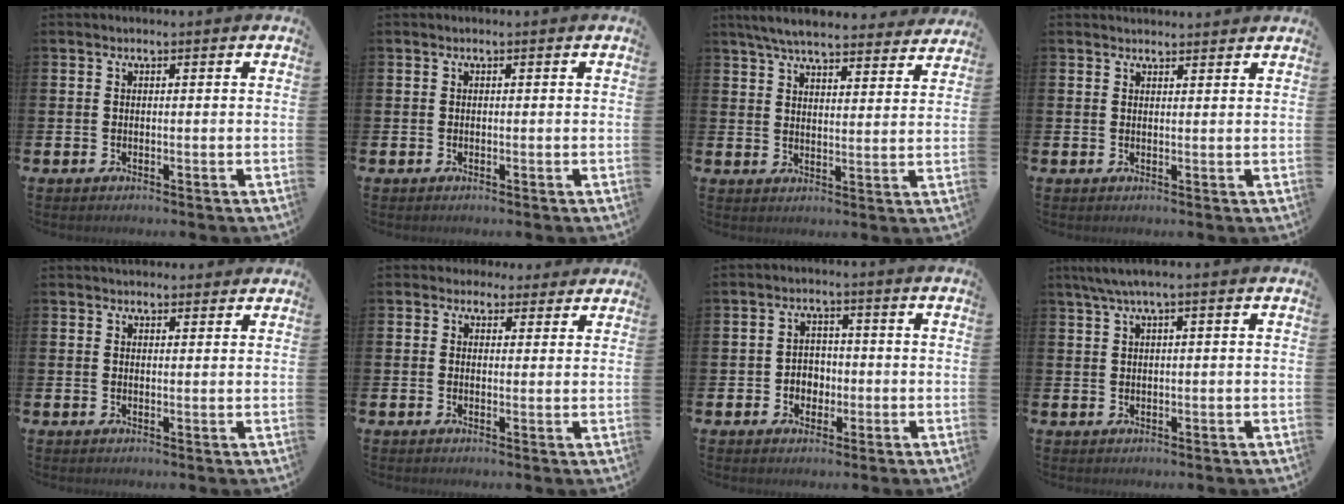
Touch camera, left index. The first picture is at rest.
{"total": 0.0}
{"total": 6.6, "force": [6.2, 0.9, 1.9], "torque": [-0.056, -0.030, 0.111]}
{"total": 1.9, "force": [1.9, 0.3, 0.0], "torque": [0.005, -0.008, 0.033]}
{"total": 2.2, "force": [2.1, 0.7, -0.1], "torque": [0.005, -0.005, 0.037]}
{"total": 2.7, "force": [2.2, 1.6, -0.2], "torque": [0.009, -0.007, 0.036]}
{"total": 3.0, "force": [-0.7, 2.7, 1.0], "torque": [-0.018, 0.004, -0.022]}
{"total": 2.5, "force": [1.5, -0.1, 2.1], "torque": [-0.048, 0.005, 0.027]}